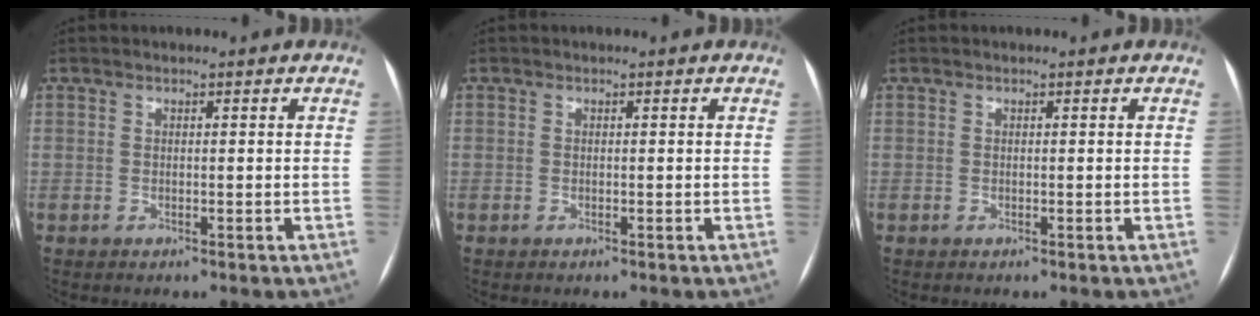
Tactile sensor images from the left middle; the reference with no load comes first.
{"total": 0.0}
{"total": 0.0}